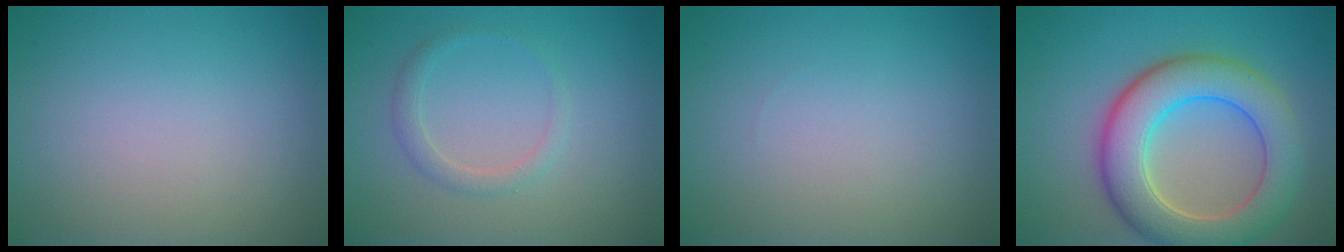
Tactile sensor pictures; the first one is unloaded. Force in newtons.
{"total": 1.5, "press": 1.5, "slide": 0.1}
{"total": 0.0}
{"total": 8.3, "press": 8.3, "slide": 0.7}